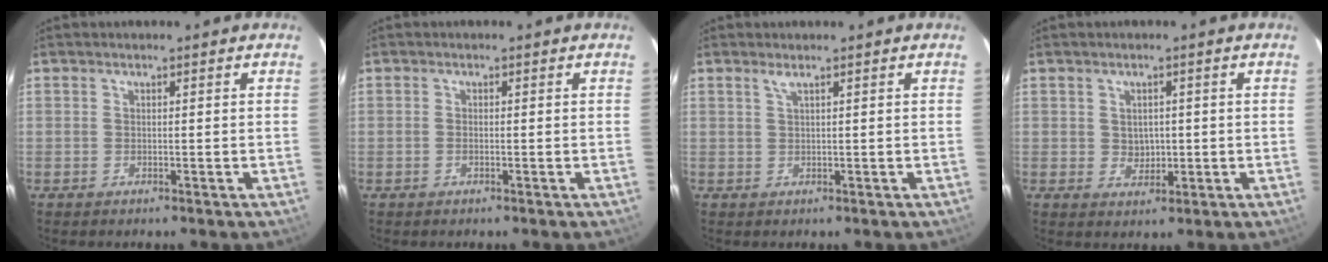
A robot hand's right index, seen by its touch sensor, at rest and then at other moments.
{"total": 0.7, "force": [-0.2, 0.3, 0.5], "torque": [-0.013, 0.001, -0.006]}
{"total": 1.0, "force": [0.6, -0.3, 0.7], "torque": [-0.012, 0.000, 0.010]}
{"total": 3.0, "force": [0.2, 2.7, 1.2], "torque": [-0.018, 0.002, 0.009]}